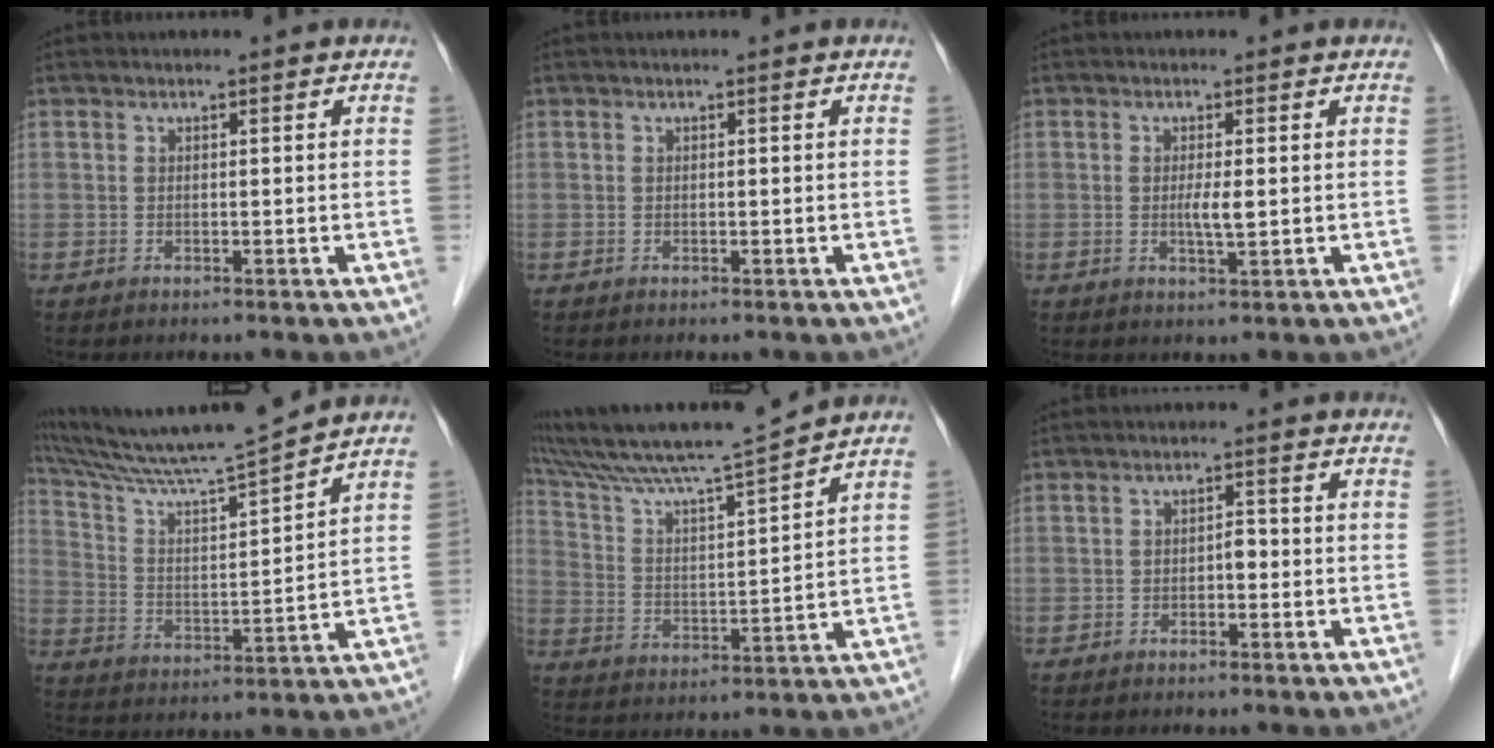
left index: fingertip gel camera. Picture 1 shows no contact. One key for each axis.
{"total": 0.0}
{"total": 2.2, "fx": 0.0, "fy": 0.2, "fz": 2.2, "tx": -0.043, "ty": -0.002, "tz": 0.000}
{"total": 13.0, "fx": 11.9, "fy": -2.1, "fz": 4.8, "tx": -0.093, "ty": -0.006, "tz": 0.213}
{"total": 12.8, "fx": 11.5, "fy": -1.9, "fz": 5.4, "tx": -0.104, "ty": 0.000, "tz": 0.204}
{"total": 1.6, "fx": -0.6, "fy": 0.8, "fz": 1.3, "tx": -0.014, "ty": 0.007, "tz": -0.012}